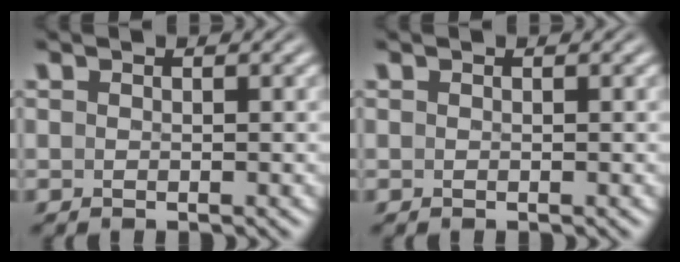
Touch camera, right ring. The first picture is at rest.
{"total": 0.0}